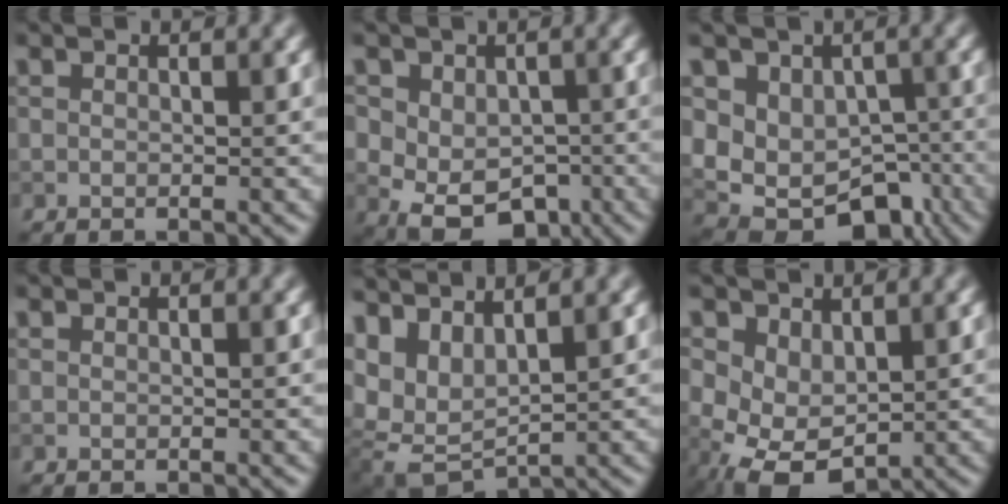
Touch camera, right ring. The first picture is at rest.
{"total": 6.6, "force": [-1.2, 5.0, 4.1], "torque": [-0.062, -0.014, -0.015]}
{"total": 7.6, "force": [-0.9, 5.9, 4.6], "torque": [-0.053, -0.011, -0.003]}
{"total": 0.0}
{"total": 6.7, "force": [1.5, 4.2, 5.1], "torque": [-0.124, -0.011, 0.045]}
{"total": 5.6, "force": [-0.3, 3.8, 4.1], "torque": [-0.097, -0.010, -0.005]}